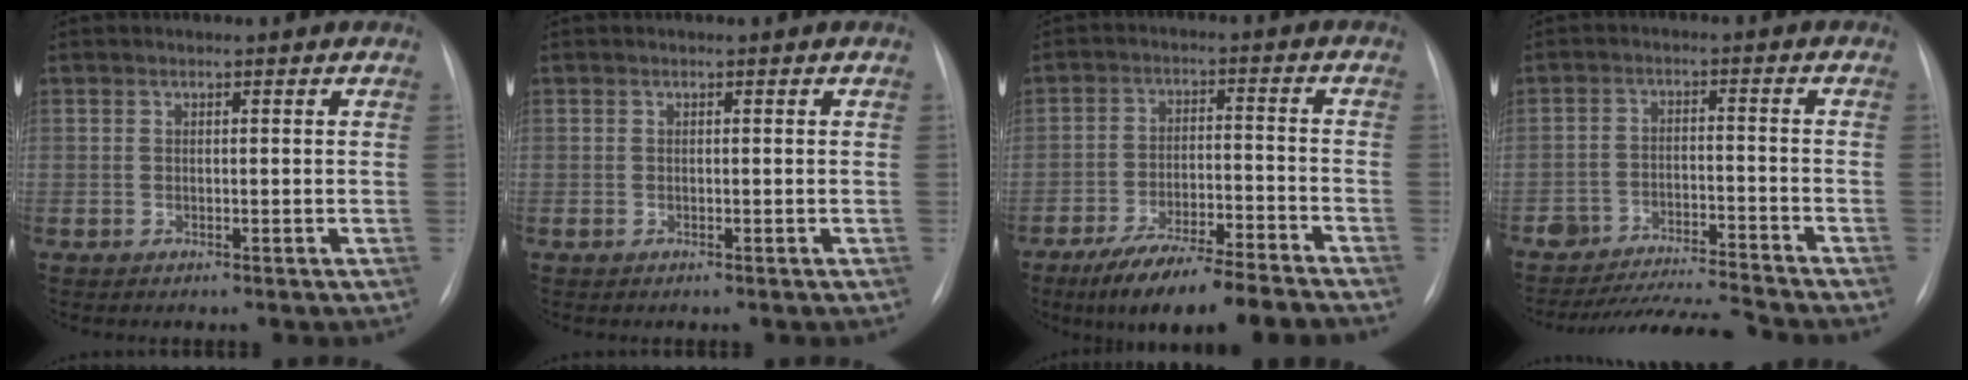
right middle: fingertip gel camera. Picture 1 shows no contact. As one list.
[{"total": 0.0}, {"total": 13.0, "force": [-10.8, 0.8, 7.1], "torque": [-0.108, -0.013, -0.176]}, {"total": 10.4, "force": [-10.2, -0.6, 1.9], "torque": [-0.023, -0.002, -0.169]}]